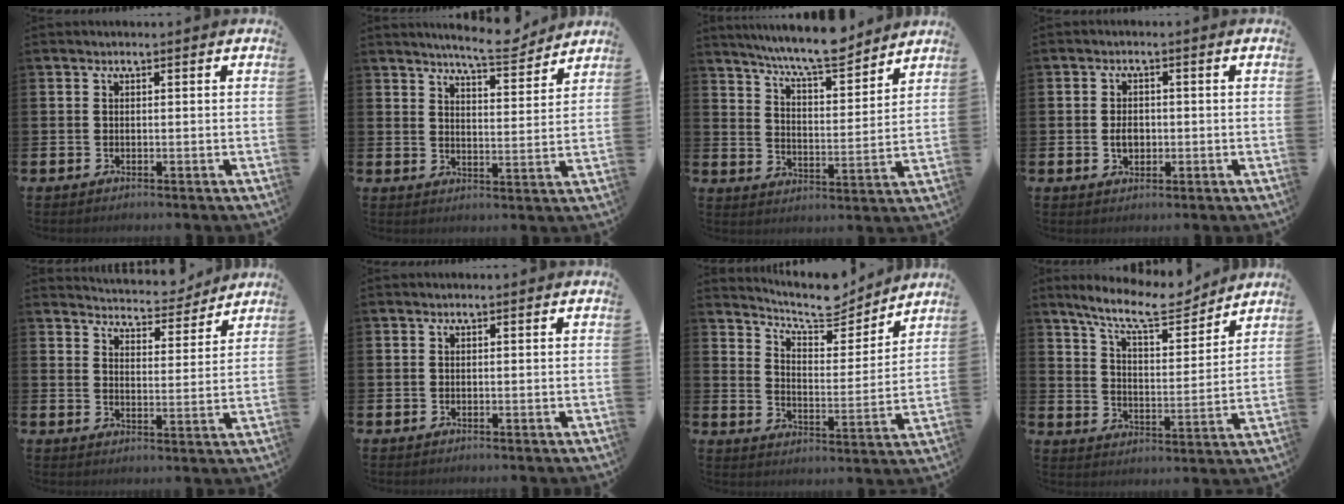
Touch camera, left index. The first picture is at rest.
{"total": 7.3, "force": [7.0, 0.4, 1.8], "torque": [-0.036, -0.041, 0.123]}
{"total": 8.9, "force": [8.4, 0.6, 2.9], "torque": [-0.071, -0.054, 0.148]}
{"total": 2.6, "force": [-0.2, 1.9, 1.8], "torque": [-0.019, 0.000, -0.009]}
{"total": 5.3, "force": [5.3, 0.7, 0.2], "torque": [-0.012, -0.042, 0.090]}
{"total": 0.0}
{"total": 8.2, "force": [7.7, 2.1, 2.1], "torque": [-0.056, -0.057, 0.133]}
{"total": 10.7, "force": [9.5, 2.1, 4.4], "torque": [-0.107, -0.051, 0.167]}